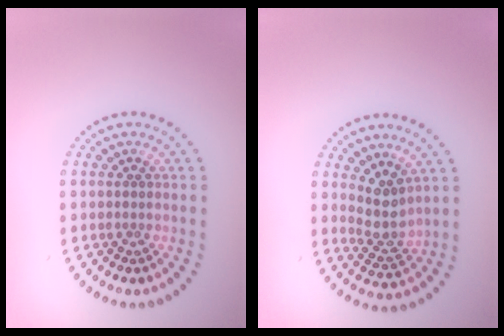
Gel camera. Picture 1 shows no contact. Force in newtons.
{"total": 2.9, "press": 2.3, "slide": 1.8}